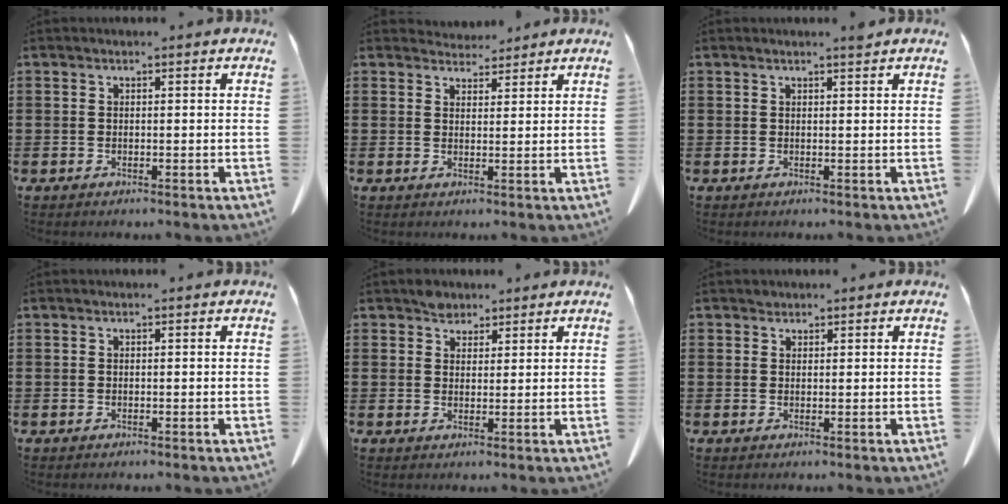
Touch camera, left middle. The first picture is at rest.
{"total": 3.3, "force": [3.2, 0.9, 0.3], "torque": [-0.006, -0.008, 0.060]}
{"total": 1.0, "force": [0.9, -0.2, 0.4], "torque": [-0.009, -0.005, 0.018]}
{"total": 0.0}
{"total": 2.7, "force": [2.4, 1.3, 0.3], "torque": [-0.013, 0.001, 0.048]}
{"total": 0.8, "force": [0.7, 0.4, 0.0], "torque": [-0.003, -0.002, 0.016]}